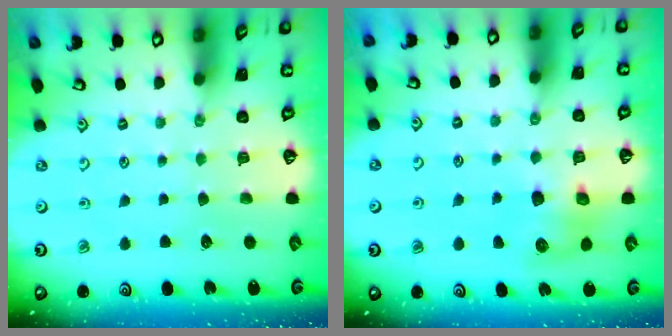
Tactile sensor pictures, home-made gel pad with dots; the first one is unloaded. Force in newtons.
{"total": 8.5, "press": 8.4, "slide": 1.0}